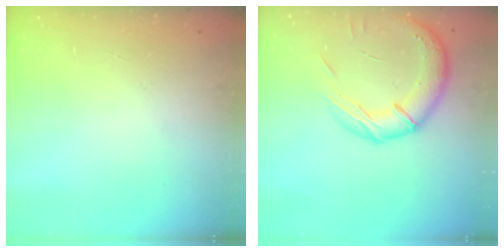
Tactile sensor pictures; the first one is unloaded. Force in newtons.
{"total": 17.2, "press": 16.9, "slide": 3.1}